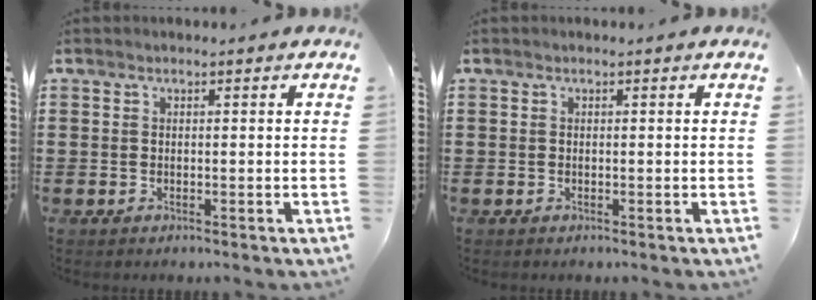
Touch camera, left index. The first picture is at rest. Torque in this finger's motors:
{"motor_torque": [0.00, 0.00, 0.02, 0.00]}